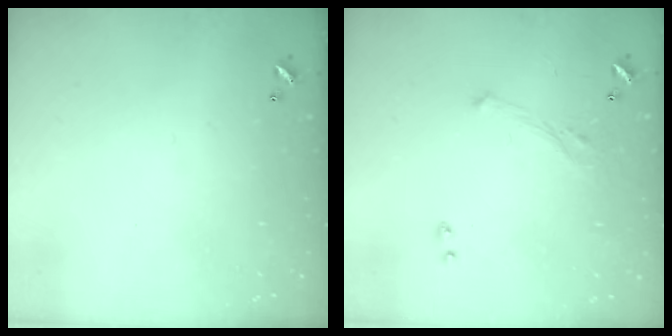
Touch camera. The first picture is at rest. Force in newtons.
{"total": 0.7, "press": 0.0, "slide": 0.7}